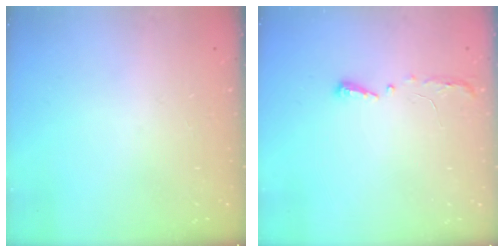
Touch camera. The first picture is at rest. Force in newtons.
{"total": 4.1, "press": 4.0, "slide": 0.6}